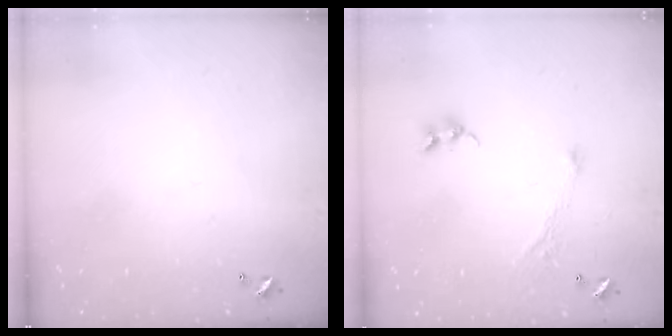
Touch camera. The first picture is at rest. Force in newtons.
{"total": 2.9, "press": 2.8, "slide": 0.4}